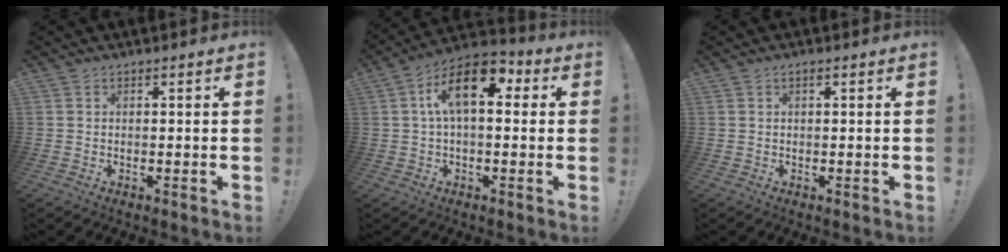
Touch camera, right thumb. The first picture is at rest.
{"total": 13.8, "force": [3.9, 6.6, 11.5], "torque": [-0.205, -0.002, 0.065]}
{"total": 0.7, "force": [0.2, 0.1, 0.7], "torque": [-0.021, 0.003, 0.003]}